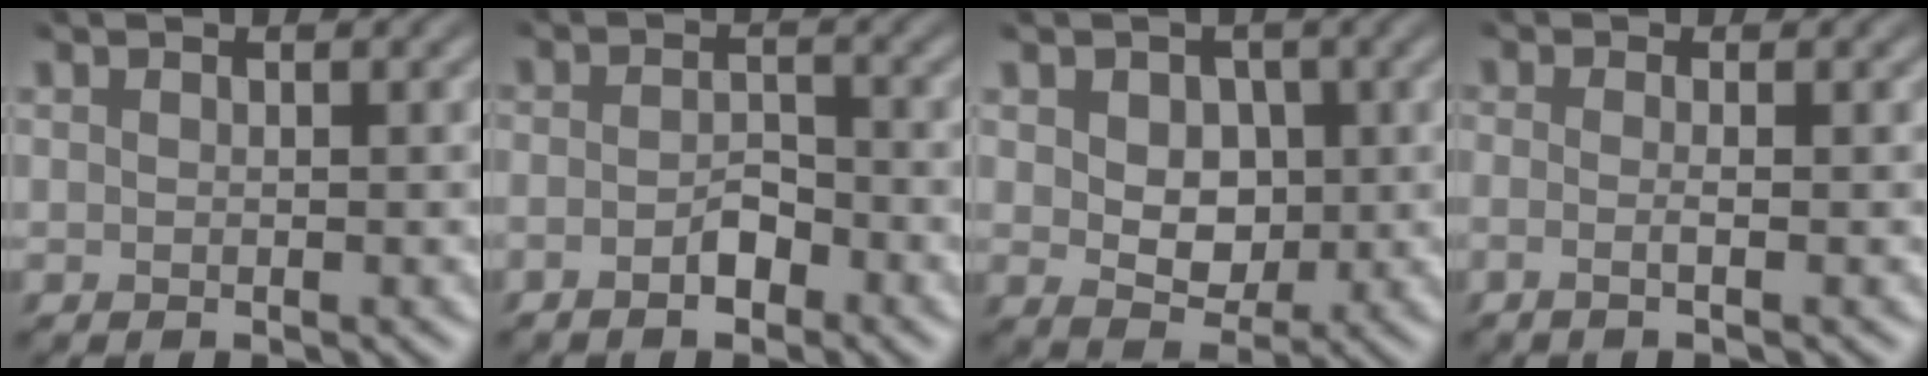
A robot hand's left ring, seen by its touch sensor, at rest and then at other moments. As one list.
[{"total": 2.5, "force": [-2.3, 0.7, 0.6], "torque": [-0.018, -0.009, -0.041]}, {"total": 4.0, "force": [0.0, 3.1, 2.5], "torque": [-0.052, -0.017, 0.004]}, {"total": 1.7, "force": [-0.6, 0.5, 1.5], "torque": [-0.017, -0.004, -0.038]}]